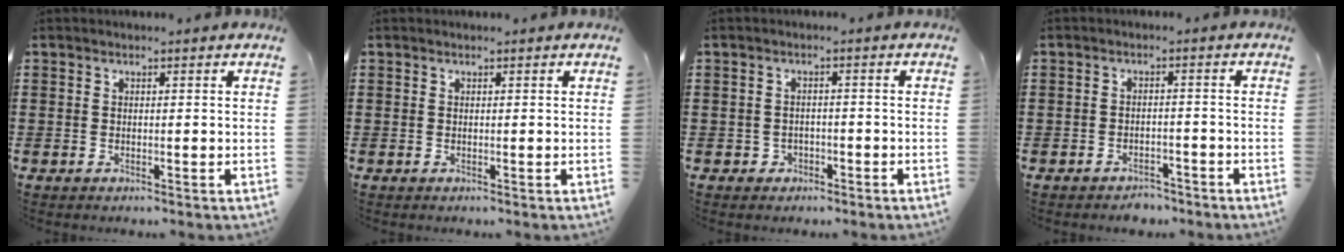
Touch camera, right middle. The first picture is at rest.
{"total": 0.0}
{"total": 1.5, "force": [-1.1, 1.0, 0.0], "torque": [-0.008, 0.001, -0.026]}
{"total": 2.4, "force": [-2.4, 0.5, -0.1], "torque": [-0.006, 0.002, -0.053]}